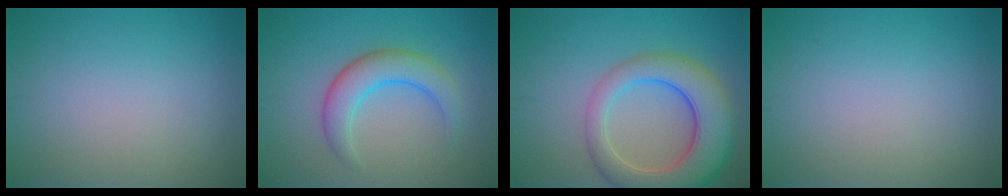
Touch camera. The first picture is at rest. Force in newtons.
{"total": 4.4, "press": 4.4, "slide": 0.3}
{"total": 8.6, "press": 8.5, "slide": 0.7}
{"total": 0.0}